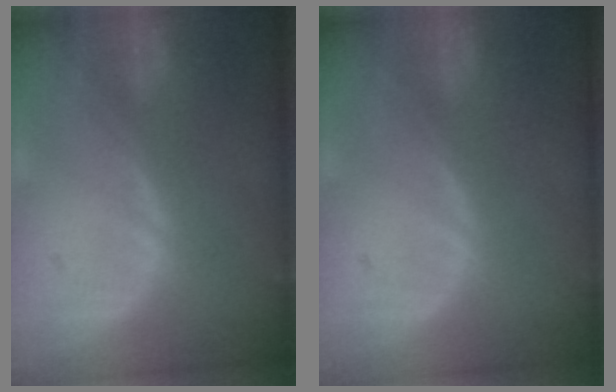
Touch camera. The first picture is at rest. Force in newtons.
{"total": 0.0}